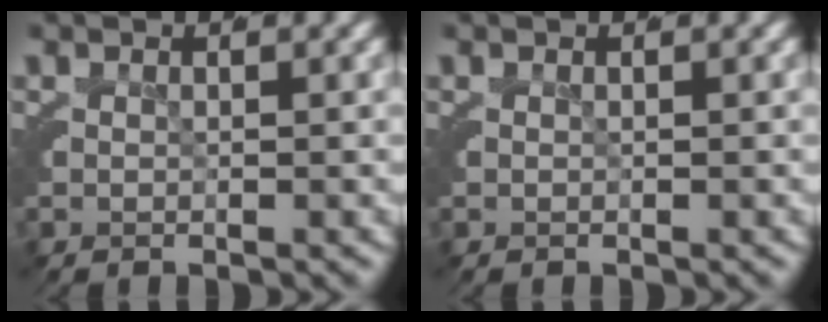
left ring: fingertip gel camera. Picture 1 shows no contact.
{"total": 0.0}